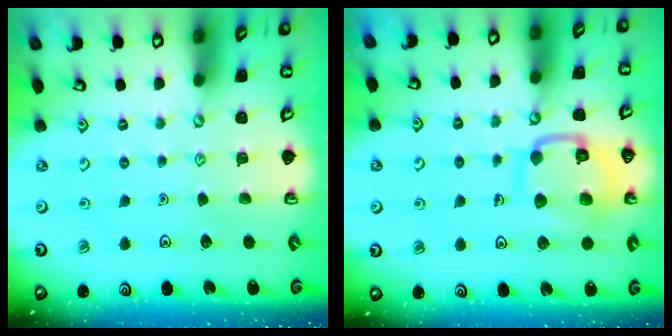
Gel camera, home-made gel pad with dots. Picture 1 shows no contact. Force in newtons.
{"total": 12.3, "press": 12.3, "slide": 0.9}